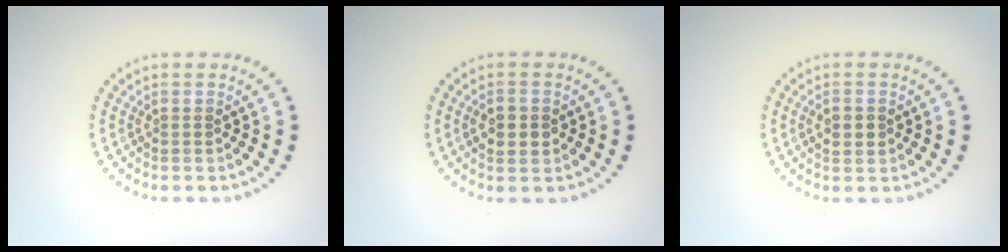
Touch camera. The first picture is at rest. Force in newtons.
{"total": 2.7, "press": 2.7, "slide": 0.1}
{"total": 2.1, "press": 2.1, "slide": 0.1}